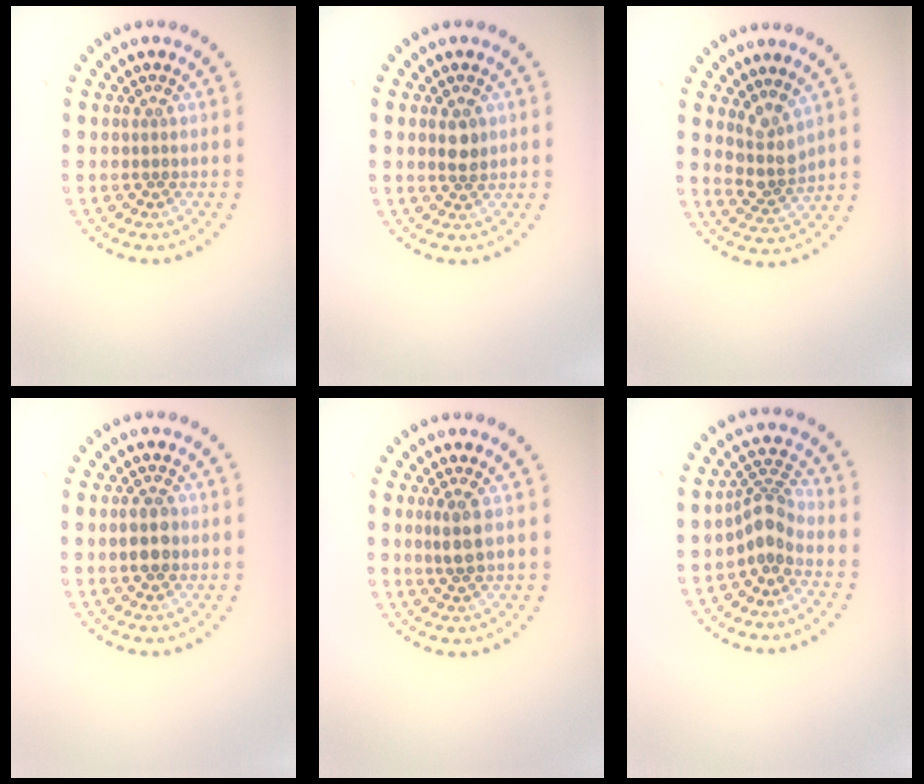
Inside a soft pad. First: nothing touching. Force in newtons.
{"total": 1.7, "press": 1.7, "slide": 0.5}
{"total": 2.8, "press": 2.2, "slide": 1.8}
{"total": 2.2, "press": 2.1, "slide": 0.2}
{"total": 2.0, "press": 1.8, "slide": 0.9}
{"total": 2.8, "press": 2.1, "slide": 1.9}